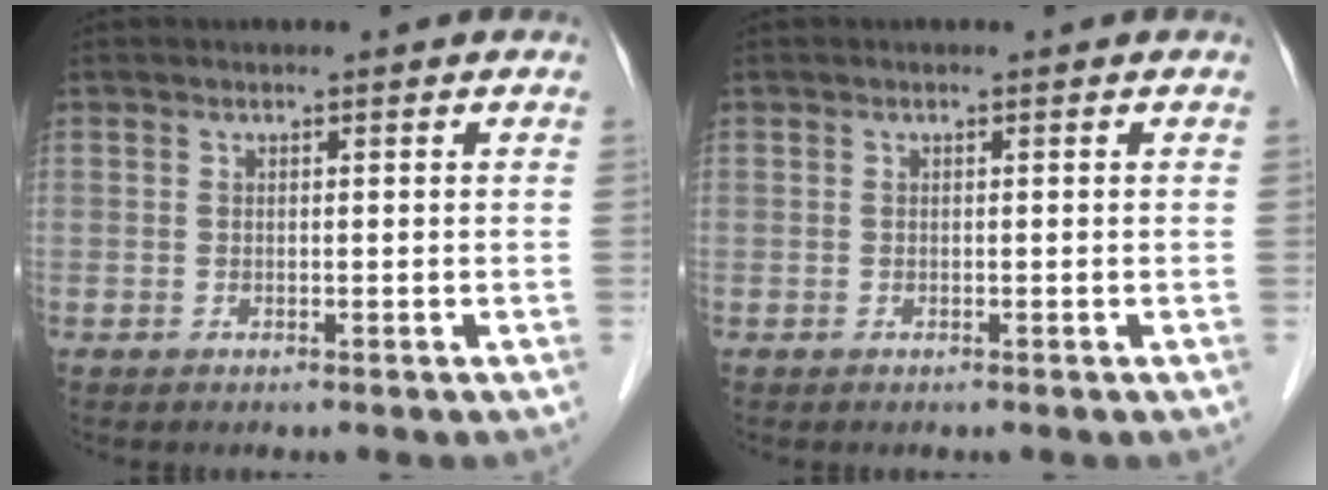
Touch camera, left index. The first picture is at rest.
{"total": 0.0}